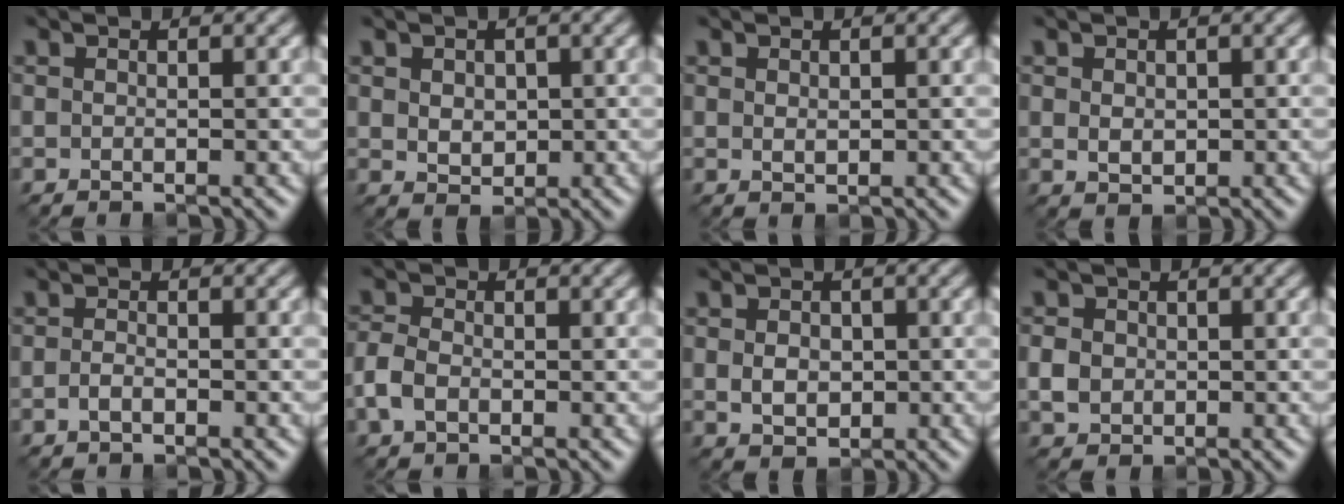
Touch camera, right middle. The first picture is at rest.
{"total": 2.1, "force": [0.4, 1.7, 1.2], "torque": [-0.023, -0.003, 0.011]}
{"total": 0.8, "force": [0.3, 0.5, 0.5], "torque": [-0.009, -0.002, 0.007]}
{"total": 1.6, "force": [0.2, 1.3, 1.0], "torque": [-0.018, -0.003, 0.006]}
{"total": 1.1, "force": [-0.6, 0.5, 0.8], "torque": [-0.018, 0.000, -0.014]}
{"total": 2.6, "force": [-1.0, 1.8, 1.7], "torque": [-0.036, 0.002, -0.027]}
{"total": 2.6, "force": [-0.1, 2.0, 1.6], "torque": [-0.030, -0.003, -0.003]}
{"total": 2.3, "force": [-0.1, 2.0, 1.0], "torque": [-0.021, -0.002, -0.004]}